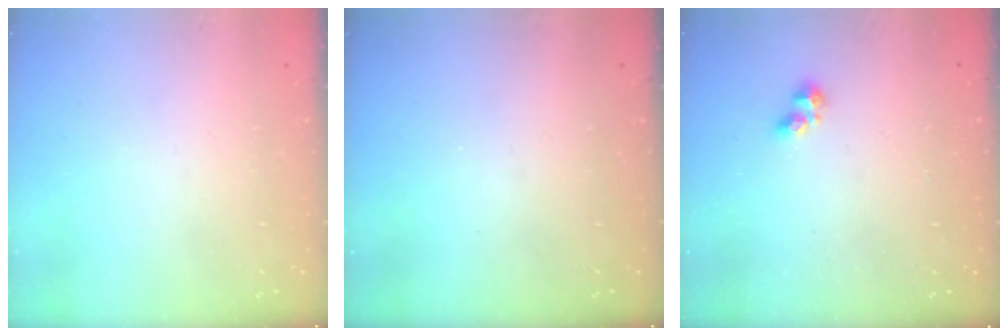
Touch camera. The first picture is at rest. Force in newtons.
{"total": 0.0}
{"total": 1.8, "press": 1.7, "slide": 0.5}